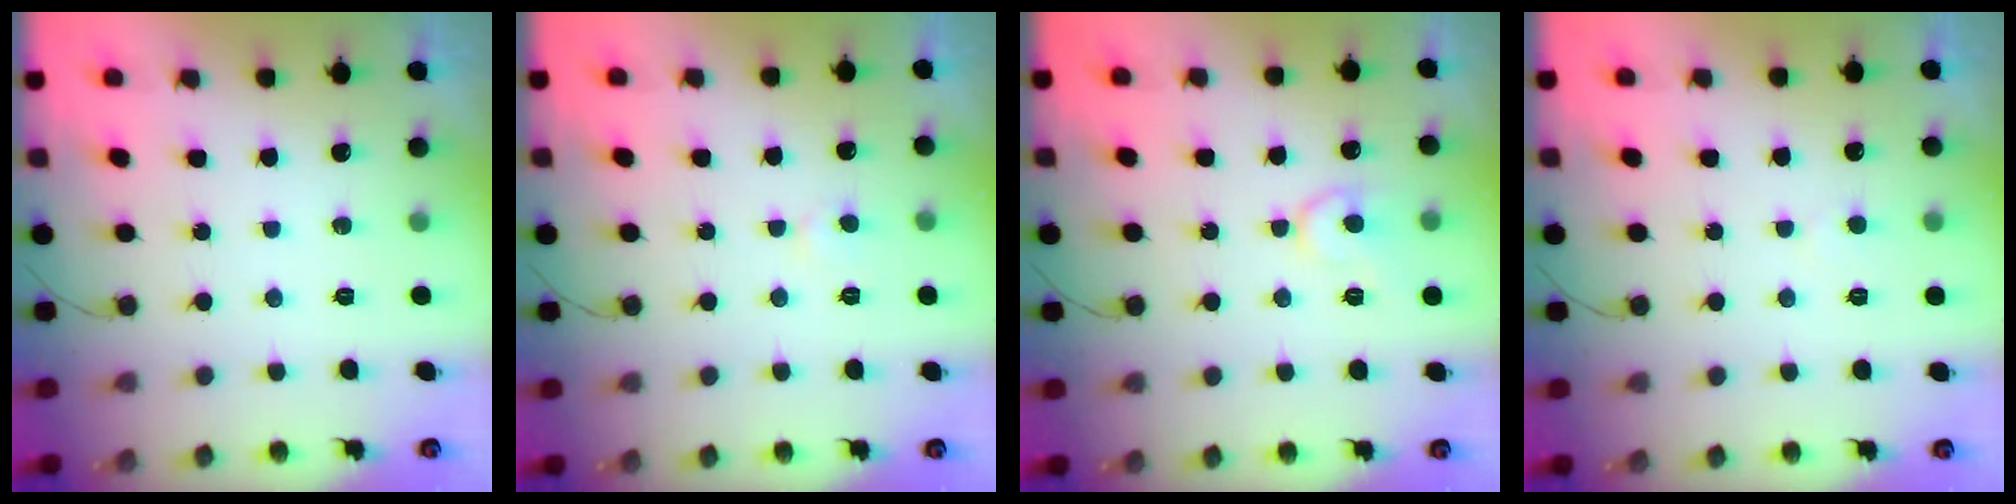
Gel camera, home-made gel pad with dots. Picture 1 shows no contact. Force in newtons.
{"total": 3.7, "press": 3.7, "slide": 0.4}
{"total": 8.6, "press": 8.6, "slide": 0.8}
{"total": 2.2, "press": 2.2, "slide": 0.2}